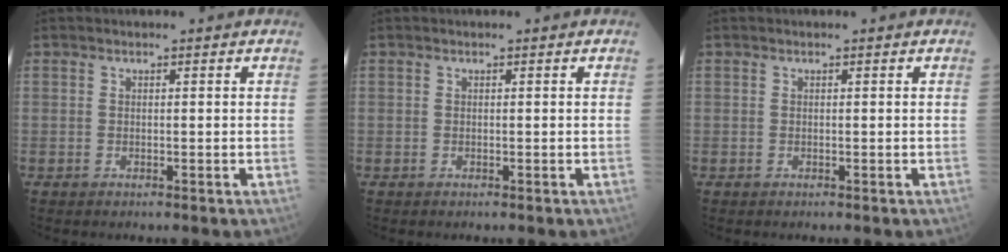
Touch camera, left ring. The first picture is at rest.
{"total": 0.0}
{"total": 0.0}